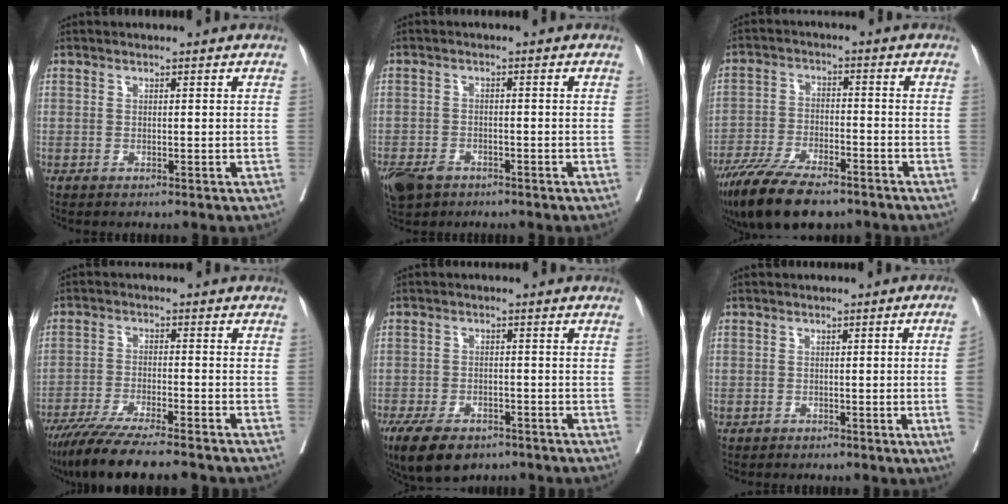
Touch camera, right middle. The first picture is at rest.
{"total": 7.1, "force": [-4.7, 4.1, 3.5], "torque": [-0.078, -0.008, -0.078]}
{"total": 14.0, "force": [-10.7, 4.2, 8.0], "torque": [-0.146, -0.027, -0.183]}
{"total": 13.3, "force": [-11.2, 0.9, 7.2], "torque": [-0.116, -0.036, -0.180]}
{"total": 9.1, "force": [-6.4, 4.1, 5.0], "torque": [-0.090, -0.009, -0.102]}
{"total": 3.8, "force": [-0.8, 0.0, 3.7], "torque": [-0.049, 0.005, -0.012]}